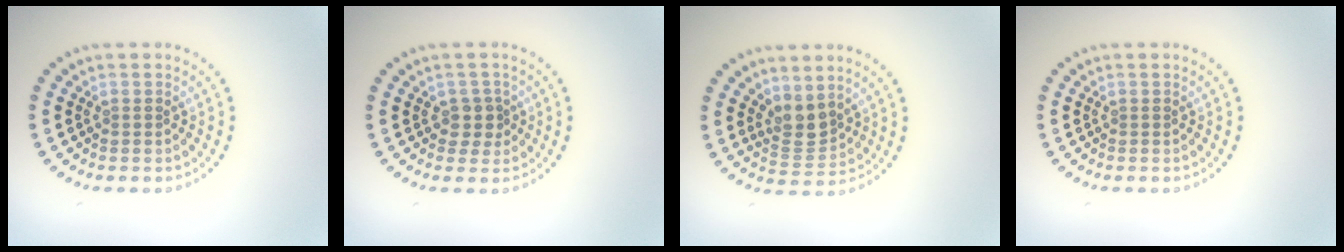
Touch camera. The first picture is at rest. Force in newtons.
{"total": 1.9, "press": 1.6, "slide": 1.0}
{"total": 2.8, "press": 2.2, "slide": 1.6}
{"total": 0.0}